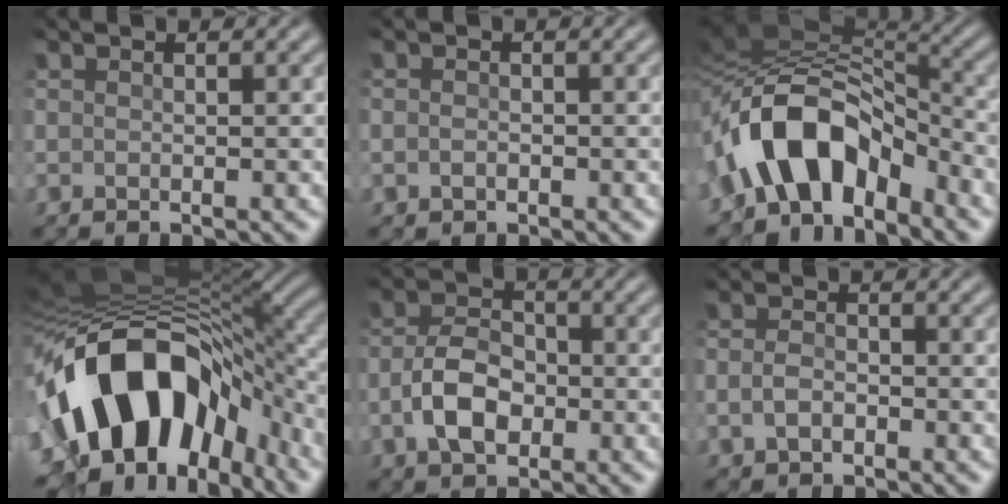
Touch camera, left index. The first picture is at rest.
{"total": 0.7, "force": [-0.3, 0.5, 0.4], "torque": [-0.007, 0.002, -0.008]}
{"total": 9.7, "force": [-3.9, 5.3, 7.1], "torque": [-0.115, 0.021, -0.068]}
{"total": 15.6, "force": [-5.1, 9.7, 11.0], "torque": [-0.182, -0.002, -0.083]}
{"total": 4.8, "force": [-1.4, 2.9, 3.5], "torque": [-0.070, 0.008, -0.028]}
{"total": 1.7, "force": [-0.7, 1.0, 1.2], "torque": [-0.026, 0.006, -0.017]}